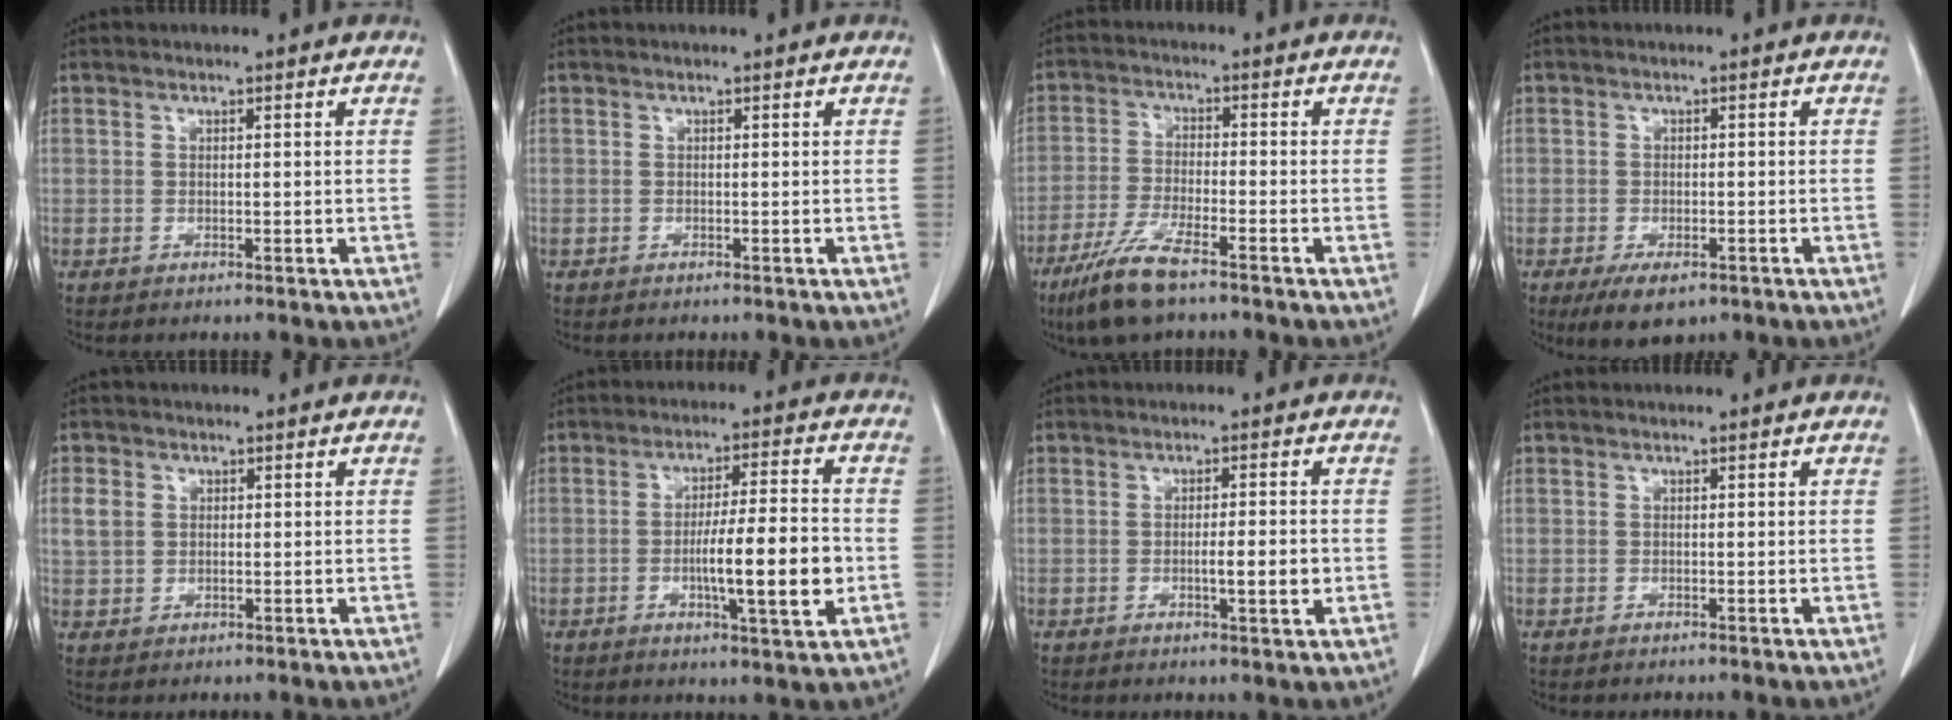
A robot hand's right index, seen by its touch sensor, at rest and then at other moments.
{"total": 0.0}
{"total": 8.3, "force": [-5.8, 1.1, 5.8], "torque": [-0.125, -0.021, -0.107]}
{"total": 5.0, "force": [-3.2, 2.3, 3.1], "torque": [-0.053, -0.006, -0.047]}
{"total": 3.3, "force": [0.8, 2.7, 1.7], "torque": [-0.038, 0.010, 0.019]}
{"total": 10.9, "force": [-2.3, 0.7, 10.7], "torque": [-0.171, -0.003, -0.039]}
{"total": 4.1, "force": [-0.8, 0.4, 4.0], "torque": [-0.064, -0.004, -0.010]}
{"total": 0.0}